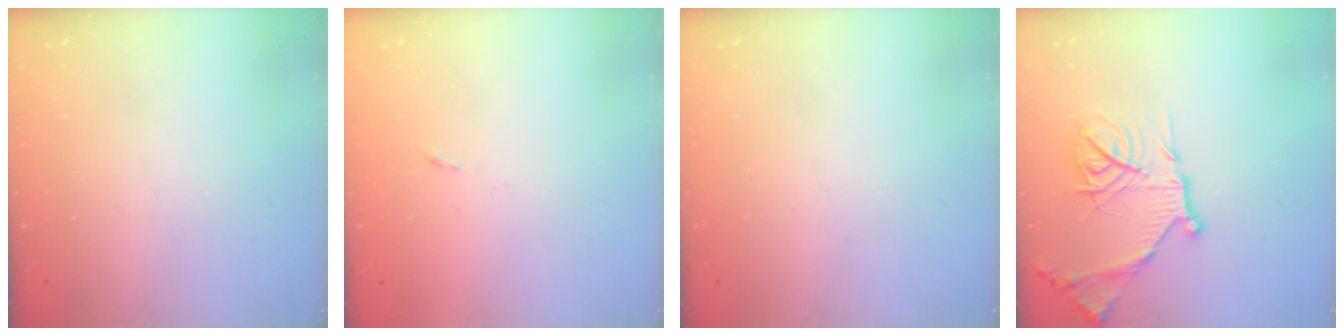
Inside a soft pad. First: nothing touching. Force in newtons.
{"total": 2.6, "press": 2.6, "slide": 0.4}
{"total": 0.0}
{"total": 18.5, "press": 18.4, "slide": 1.9}